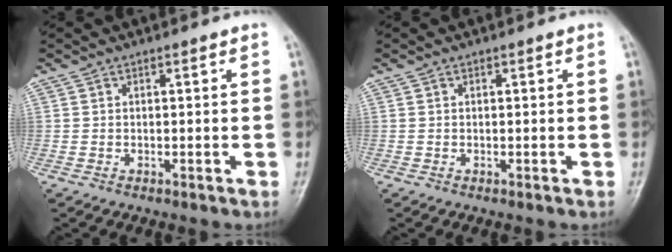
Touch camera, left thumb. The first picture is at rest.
{"total": 0.0}